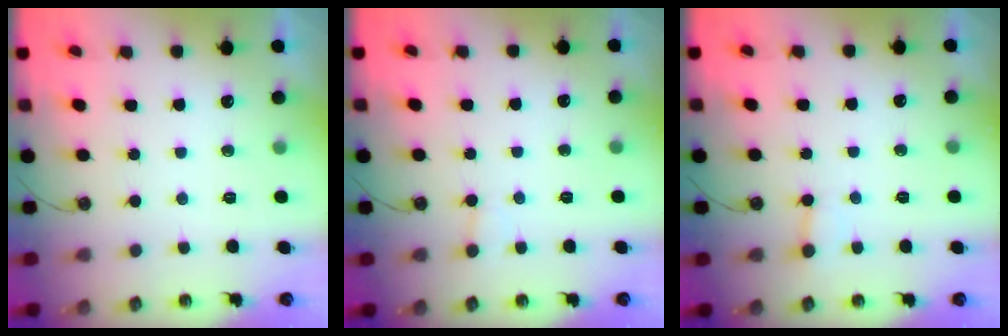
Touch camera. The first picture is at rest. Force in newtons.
{"total": 2.8, "press": 2.8, "slide": 0.2}
{"total": 3.0, "press": 3.0, "slide": 0.2}